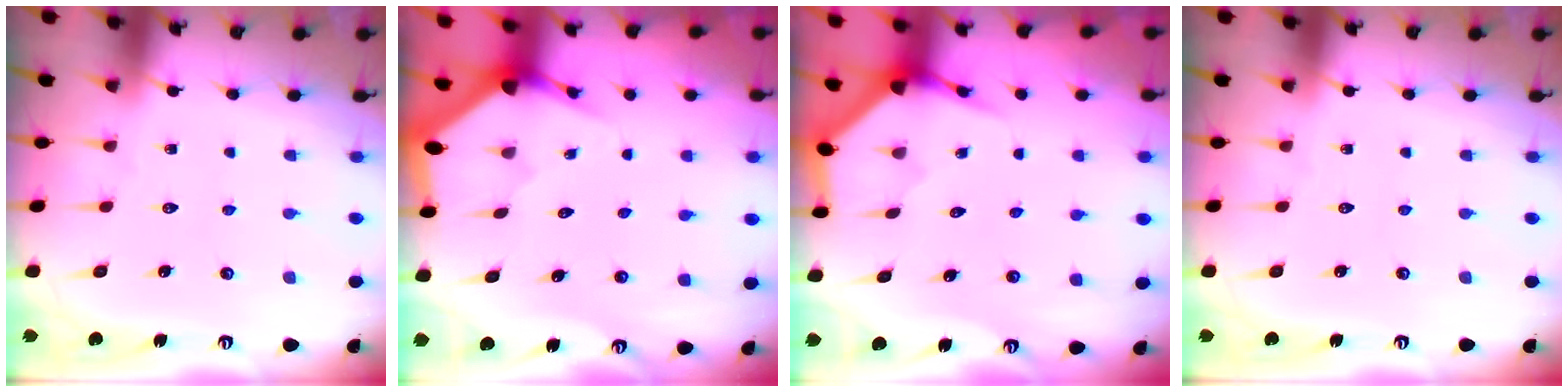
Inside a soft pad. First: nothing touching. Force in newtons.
{"total": 3.0, "press": 3.0, "slide": 0.2}
{"total": 3.9, "press": 3.9, "slide": 0.3}
{"total": 0.0}